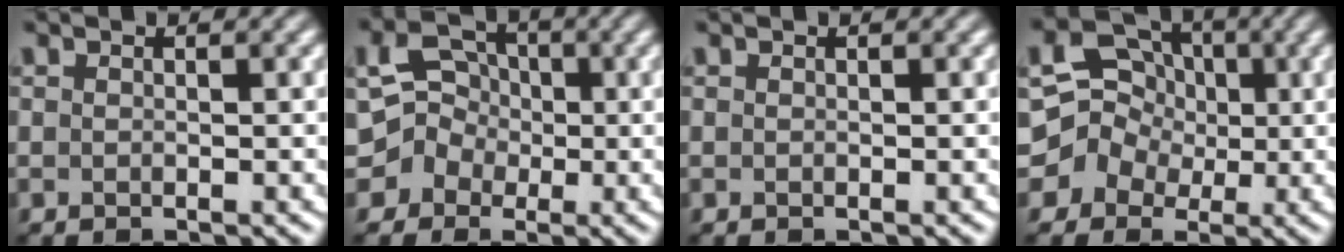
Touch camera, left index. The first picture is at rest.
{"total": 3.1, "force": [-0.4, 3.0, 0.8], "torque": [0.004, 0.014, -0.017]}
{"total": 0.0}
{"total": 6.4, "force": [0.0, 6.0, 2.3], "torque": [-0.014, 0.035, -0.030]}